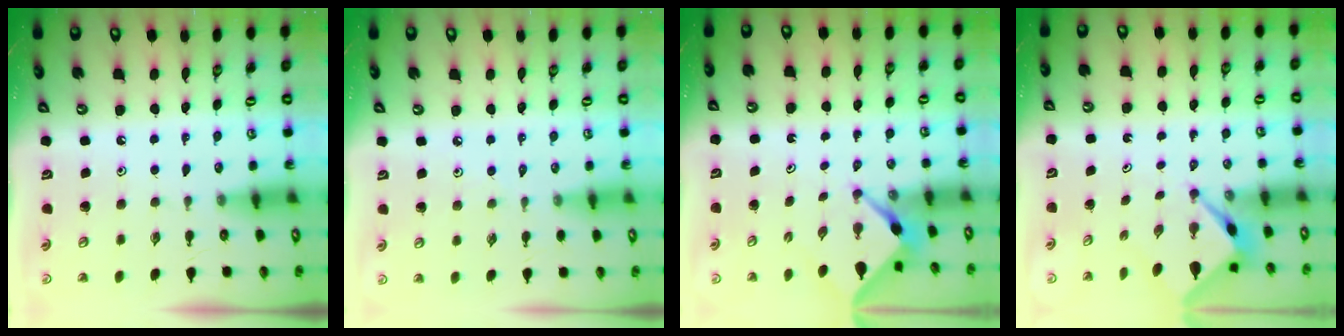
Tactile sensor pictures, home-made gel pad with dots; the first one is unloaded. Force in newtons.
{"total": 2.2, "press": 2.1, "slide": 0.5}
{"total": 3.2, "press": 3.2, "slide": 0.3}
{"total": 2.5, "press": 2.5, "slide": 0.1}